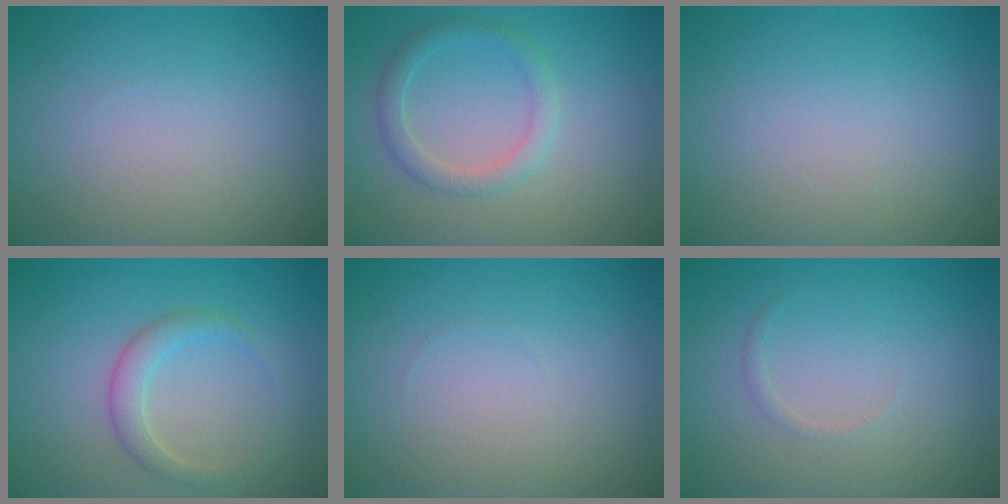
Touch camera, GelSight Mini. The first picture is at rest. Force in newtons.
{"total": 2.2, "press": 2.1, "slide": 0.2}
{"total": 0.0}
{"total": 2.2, "press": 2.2, "slide": 0.1}
{"total": 0.0}
{"total": 0.5, "press": 0.5, "slide": 0.1}